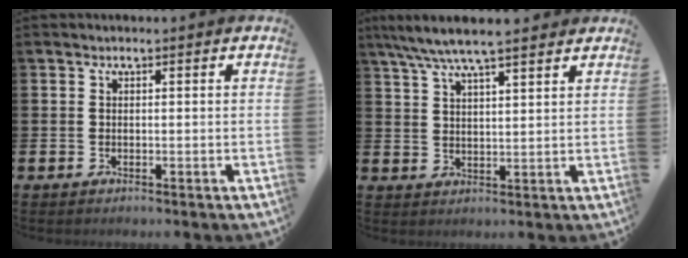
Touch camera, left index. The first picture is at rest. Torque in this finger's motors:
{"motor_torque": [0.98, -1.16, 0.97, 0.21]}